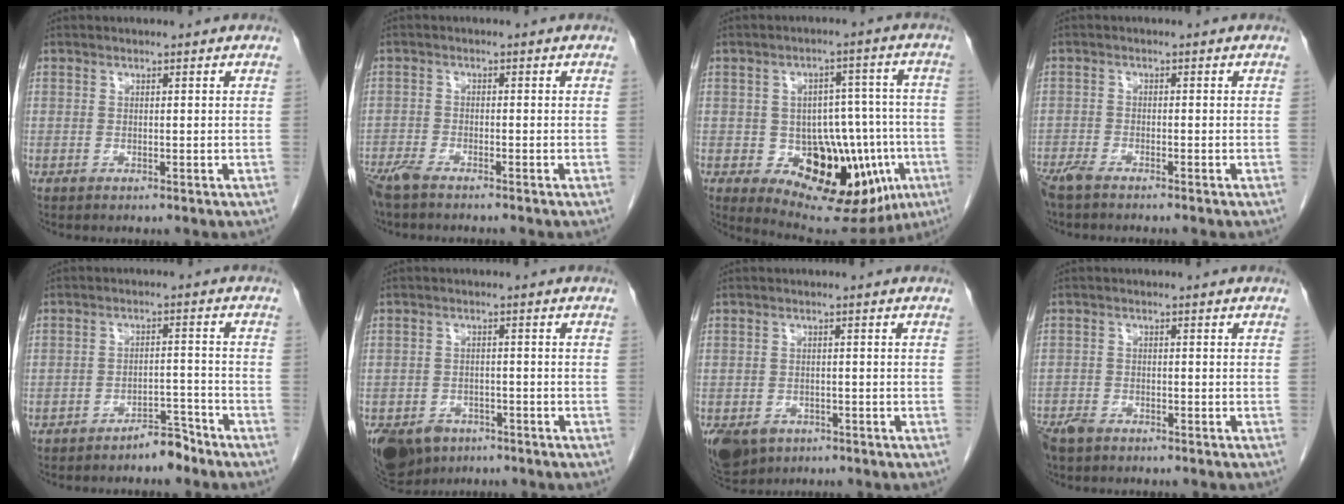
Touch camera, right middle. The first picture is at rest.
{"total": 4.7, "force": [-4.0, 0.6, 2.4], "torque": [-0.045, -0.011, -0.071]}
{"total": 18.0, "force": [-6.0, 9.1, 14.3], "torque": [-0.172, 0.021, -0.062]}
{"total": 4.0, "force": [-3.4, 0.5, 2.0], "torque": [-0.038, -0.008, -0.059]}
{"total": 3.8, "force": [-3.4, 0.8, 1.3], "torque": [-0.016, 0.001, -0.056]}
{"total": 10.3, "force": [-6.5, 6.9, 3.8], "torque": [-0.097, -0.011, -0.095]}
{"total": 9.1, "force": [-5.0, 6.7, 3.7], "torque": [-0.096, -0.009, -0.071]}
{"total": 4.6, "force": [-3.7, 1.9, 1.9], "torque": [-0.039, -0.006, -0.060]}